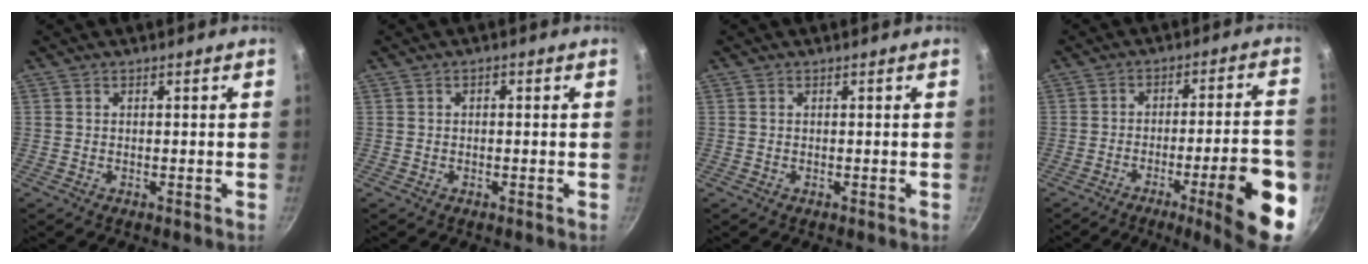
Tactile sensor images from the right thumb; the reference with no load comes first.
{"total": 0.9, "force": [0.1, 0.6, 0.7], "torque": [-0.014, 0.008, 0.001]}
{"total": 0.0}
{"total": 17.6, "force": [-6.8, 3.4, 15.9], "torque": [-0.194, 0.027, -0.087]}